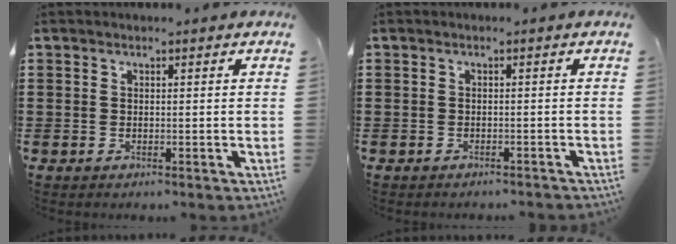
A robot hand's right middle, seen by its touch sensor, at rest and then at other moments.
{"total": 0.8, "force": [-0.8, 0.0, 0.0], "torque": [-0.002, 0.000, -0.017]}